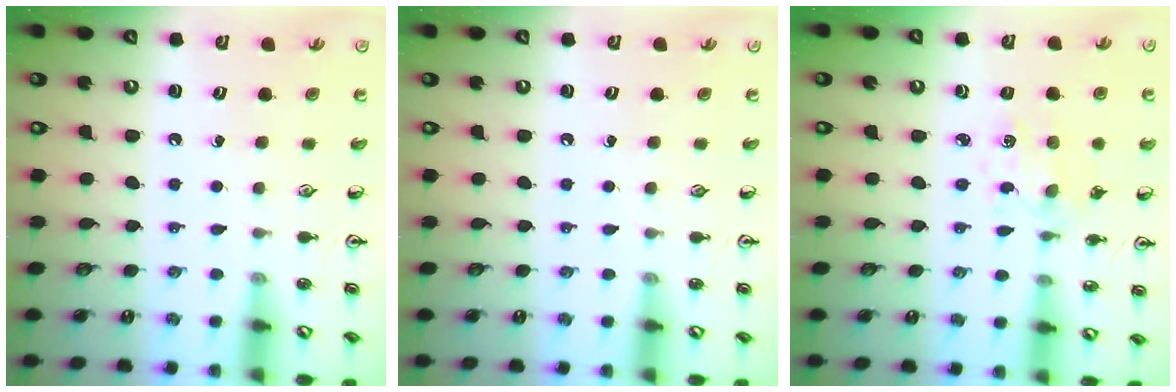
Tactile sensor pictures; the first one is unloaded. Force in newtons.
{"total": 0.0}
{"total": 1.6, "press": 1.6, "slide": 0.3}